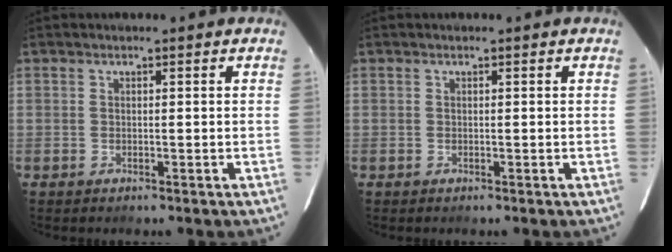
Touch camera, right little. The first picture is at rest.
{"total": 0.0}